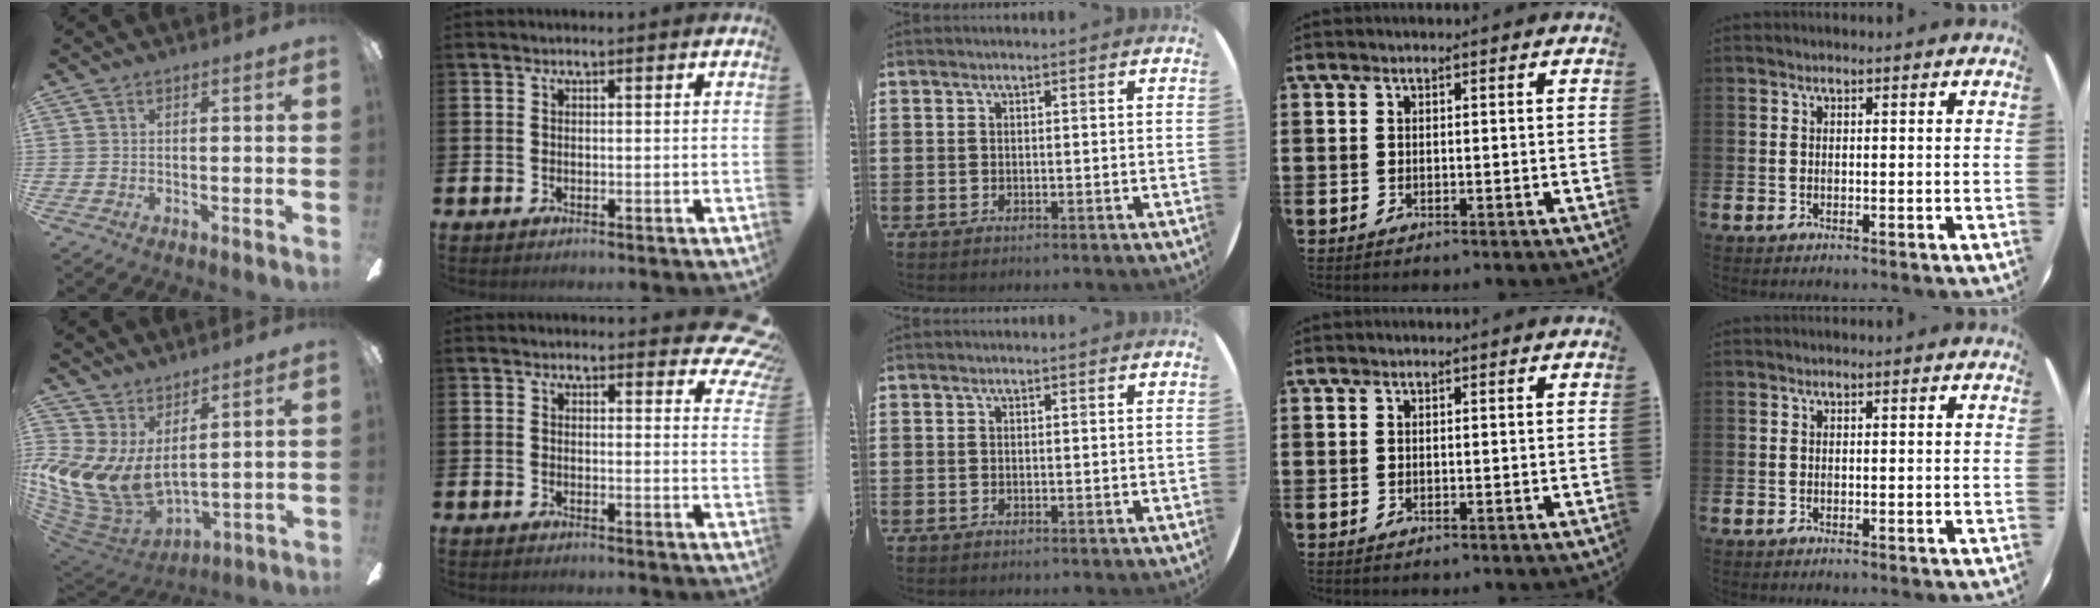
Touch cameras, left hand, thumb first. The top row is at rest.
{"thumb": {"total": 13.1, "force": [2.6, 8.0, 10.0], "torque": [-0.236, -0.037, 0.055]}, "index": {"total": 3.1, "force": [2.8, 1.2, 0.8], "torque": [0.000, -0.017, 0.043]}}